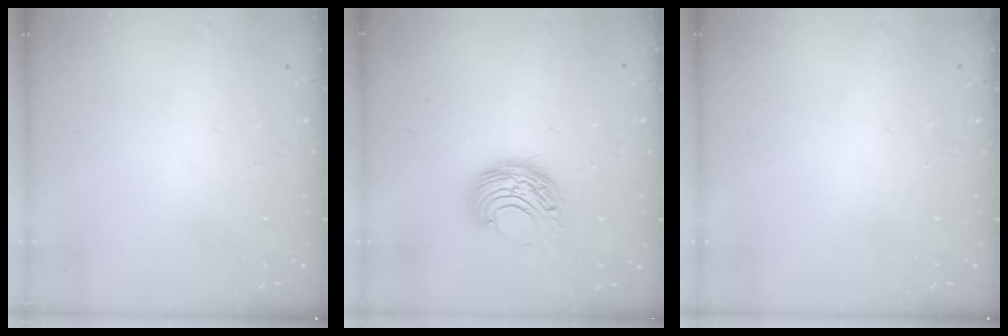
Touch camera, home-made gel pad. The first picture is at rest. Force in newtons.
{"total": 9.0, "press": 9.0, "slide": 0.2}
{"total": 0.0}